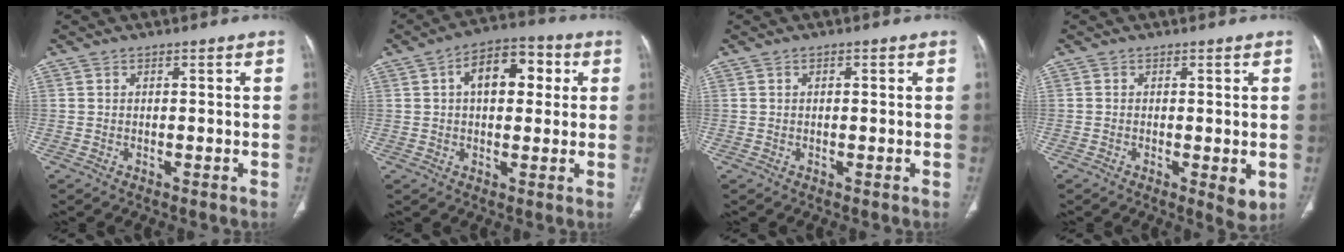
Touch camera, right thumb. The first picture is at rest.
{"total": 11.2, "force": [2.8, 6.5, 8.7], "torque": [-0.105, 0.021, 0.035]}
{"total": 0.8, "force": [0.2, 0.4, 0.6], "torque": [-0.013, 0.004, 0.004]}
{"total": 3.7, "force": [-0.7, 1.5, 3.3], "torque": [-0.043, -0.010, -0.008]}